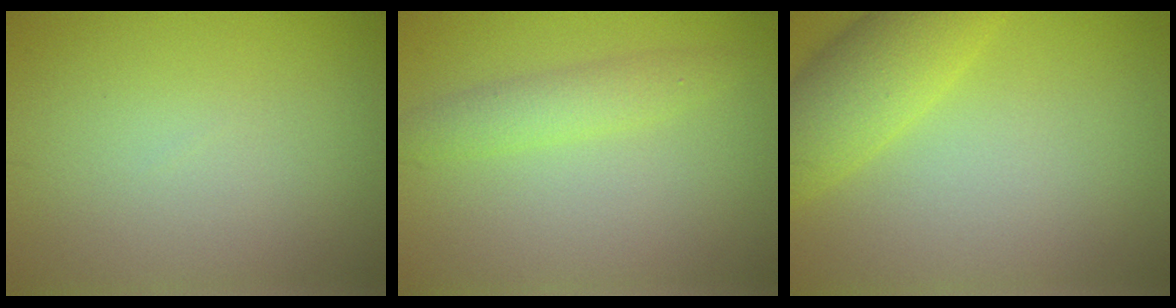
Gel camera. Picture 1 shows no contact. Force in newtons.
{"total": 2.3, "press": 2.3, "slide": 0.1}
{"total": 4.5, "press": 4.5, "slide": 0.3}